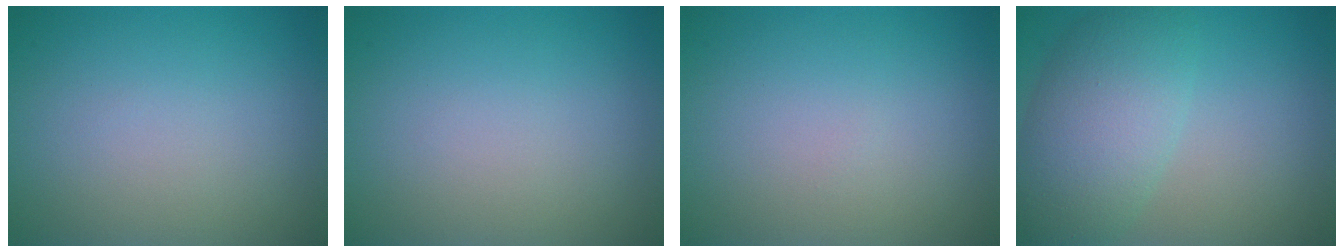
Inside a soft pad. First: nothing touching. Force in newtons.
{"total": 0.0}
{"total": 0.0}
{"total": 6.6, "press": 6.6, "slide": 0.1}